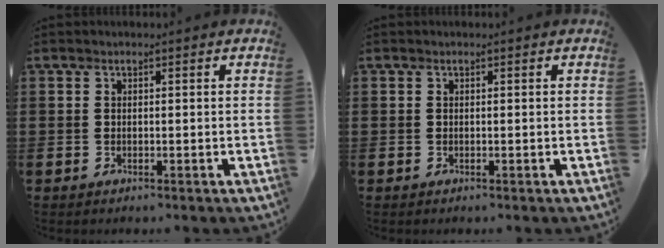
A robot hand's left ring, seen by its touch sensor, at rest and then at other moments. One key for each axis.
{"total": 0.0}